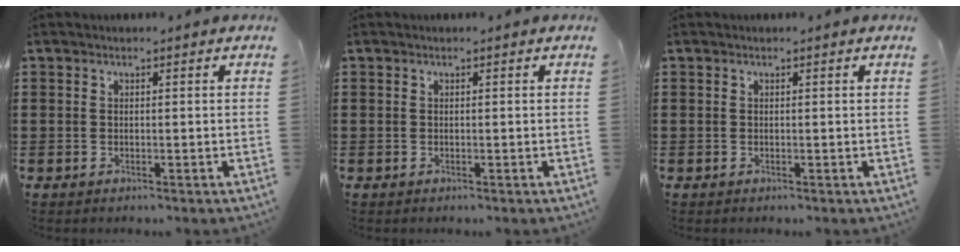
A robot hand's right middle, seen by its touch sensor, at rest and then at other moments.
{"total": 0.0}
{"total": 0.0}